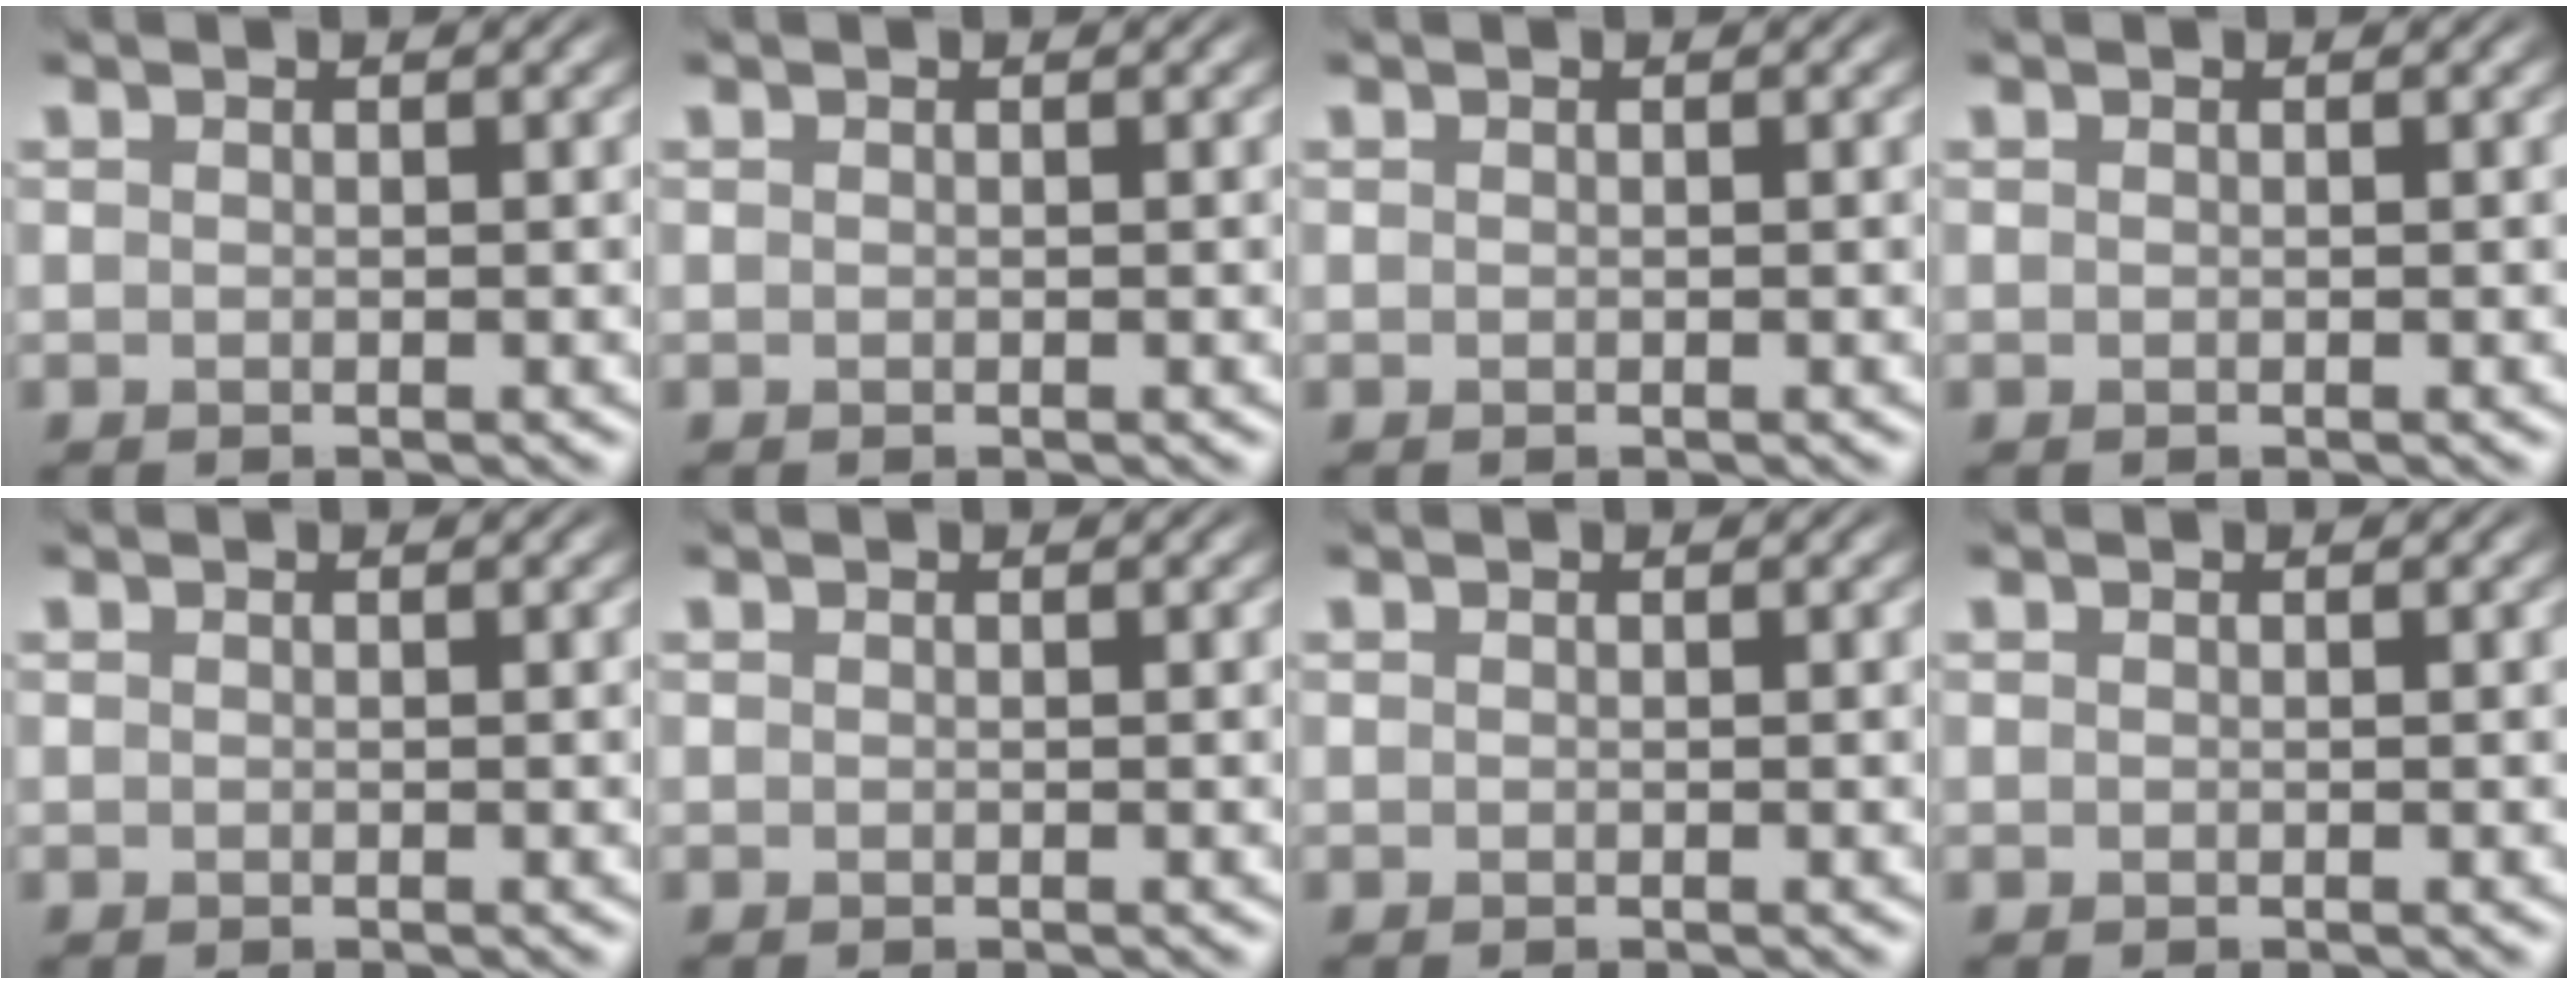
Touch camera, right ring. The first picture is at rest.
{"total": 0.0}
{"total": 0.0}
{"total": 0.0}
{"total": 0.0}
{"total": 0.0}
{"total": 0.0}
{"total": 0.0}